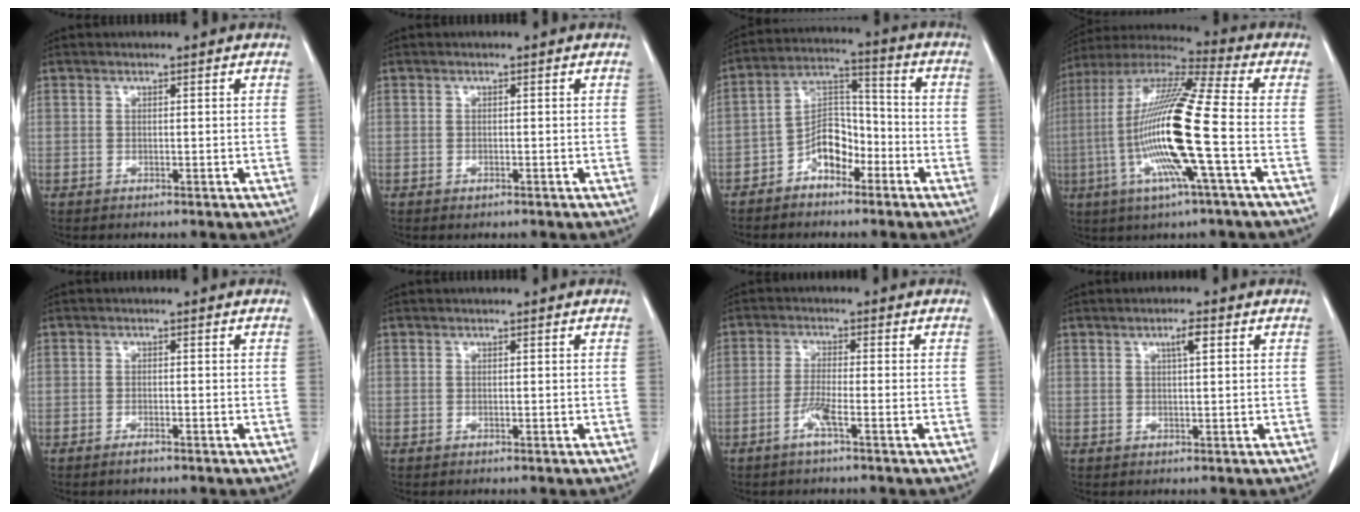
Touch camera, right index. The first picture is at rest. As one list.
[{"total": 0.5, "force": [-0.3, 0.3, 0.3], "torque": [-0.007, -0.001, -0.003]}, {"total": 7.6, "force": [-4.1, 4.4, 4.7], "torque": [-0.088, 0.028, -0.076]}, {"total": 18.7, "force": [-3.8, 0.1, 18.3], "torque": [-0.372, -0.010, -0.085]}, {"total": 1.4, "force": [-1.1, 0.3, 0.8], "torque": [-0.017, -0.001, -0.018]}, {"total": 0.0}, {"total": 3.5, "force": [-1.9, -0.2, 3.0], "torque": [-0.062, -0.004, -0.040]}, {"total": 2.3, "force": [1.0, 0.2, 2.1], "torque": [-0.038, 0.002, 0.016]}]